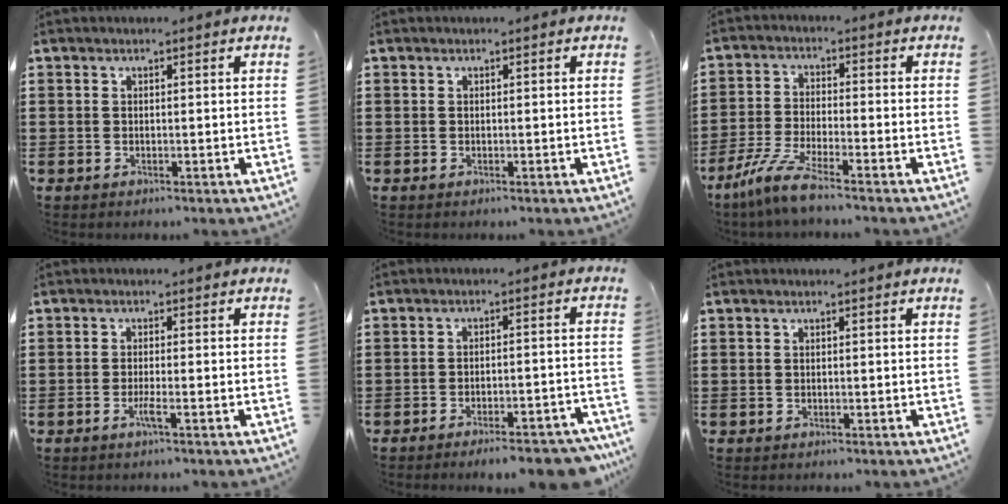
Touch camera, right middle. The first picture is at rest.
{"total": 0.0}
{"total": 6.0, "force": [-4.8, 0.1, 3.6], "torque": [-0.092, -0.018, -0.098]}
{"total": 1.9, "force": [-1.0, -0.1, 1.7], "torque": [-0.035, -0.005, -0.021]}
{"total": 5.5, "force": [-5.0, 0.2, 2.4], "torque": [-0.035, -0.006, -0.089]}
{"total": 0.0}